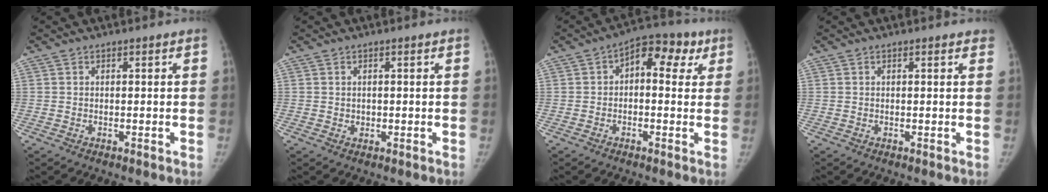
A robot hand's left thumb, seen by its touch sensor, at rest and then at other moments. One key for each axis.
{"total": 0.8, "fx": 0.0, "fy": 0.8, "fz": 0.2, "tx": 0.003, "ty": 0.000, "tz": 0.001}
{"total": 9.0, "fx": 2.7, "fy": 5.6, "fz": 6.6, "tx": -0.046, "ty": 0.023, "tz": 0.026}
{"total": 1.0, "fx": 0.7, "fy": 0.3, "fz": 0.6, "tx": -0.002, "ty": 0.002, "tz": 0.007}